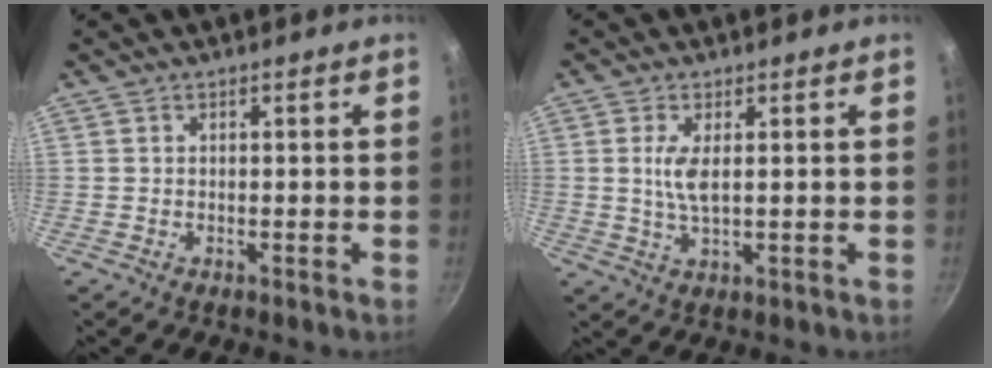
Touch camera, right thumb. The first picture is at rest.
{"total": 4.5, "force": [0.8, 1.6, 4.1], "torque": [-0.087, -0.003, 0.016]}